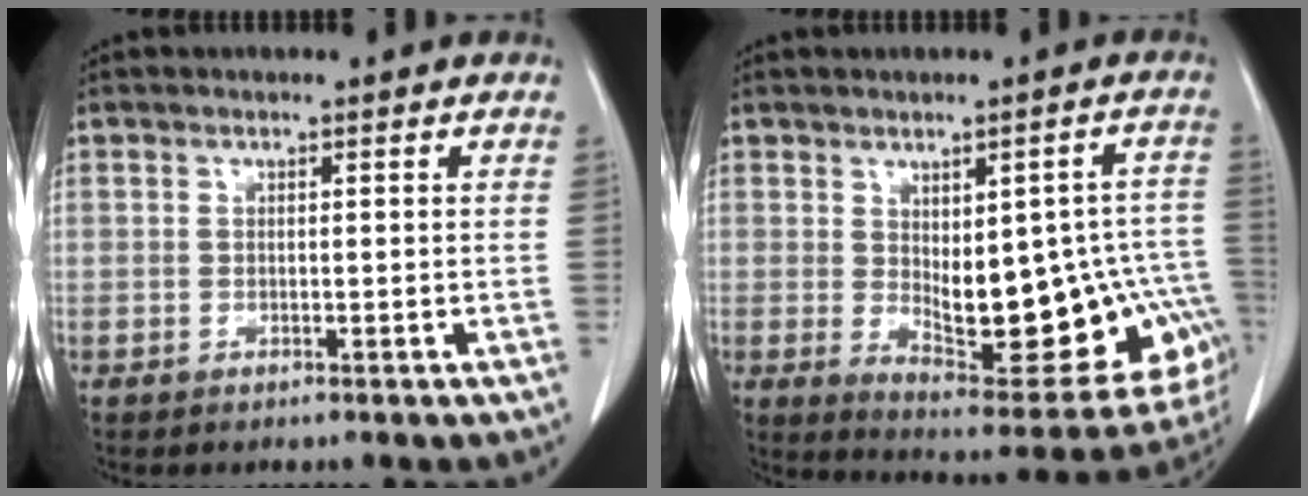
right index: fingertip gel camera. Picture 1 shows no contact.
{"total": 20.3, "force": [-2.7, 8.6, 18.2], "torque": [-0.167, 0.022, -0.004]}